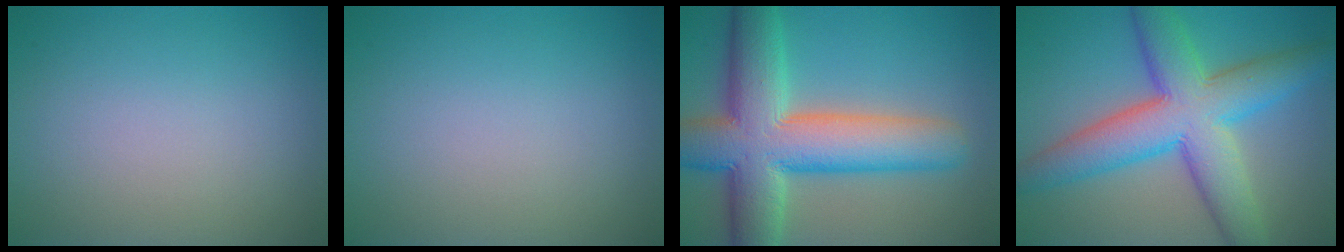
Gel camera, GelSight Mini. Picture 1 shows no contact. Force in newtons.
{"total": 0.0}
{"total": 12.0, "press": 12.0, "slide": 0.6}
{"total": 10.1, "press": 10.1, "slide": 0.1}